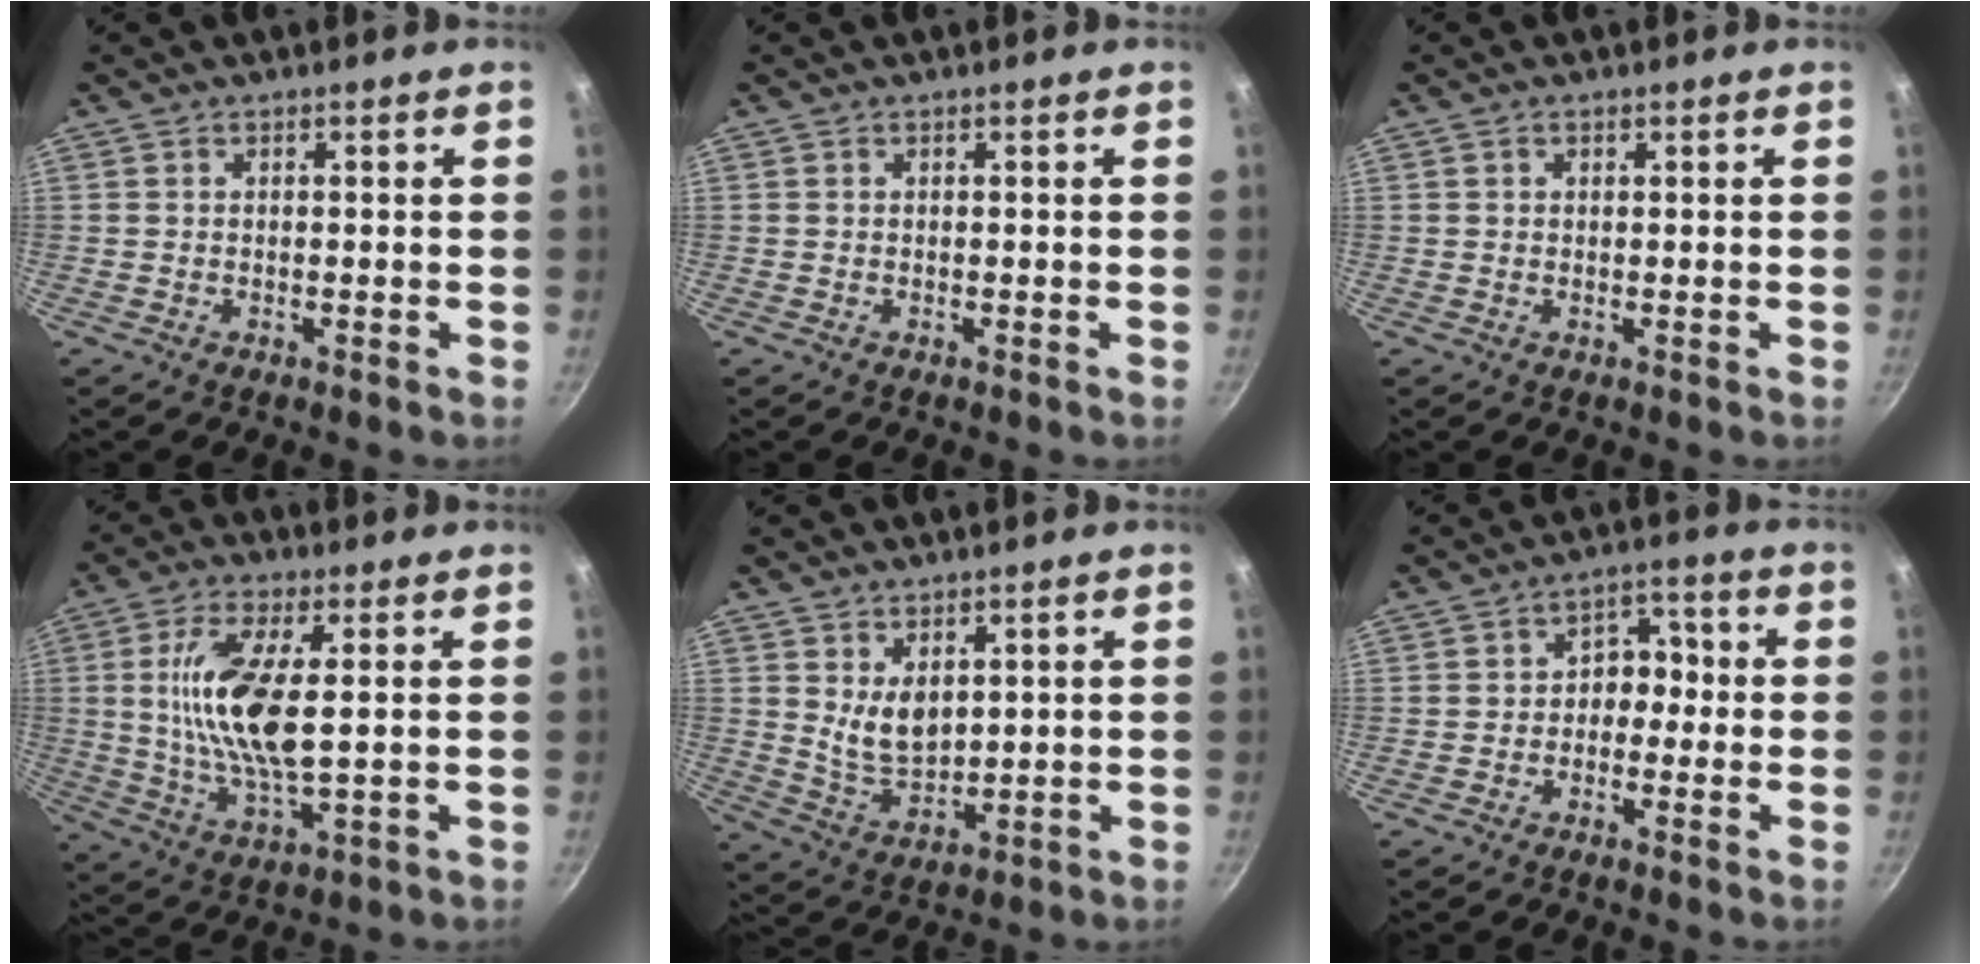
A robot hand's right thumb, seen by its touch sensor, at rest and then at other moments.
{"total": 0.0}
{"total": 0.9, "force": [0.4, 0.7, 0.3], "torque": [-0.003, 0.003, 0.006]}
{"total": 14.0, "force": [1.9, 5.0, 13.0], "torque": [-0.255, -0.008, 0.036]}
{"total": 6.5, "force": [2.5, 3.9, 4.6], "torque": [-0.068, -0.028, 0.059]}
{"total": 5.2, "force": [-0.6, 4.1, 3.2], "torque": [0.004, 0.022, -0.022]}